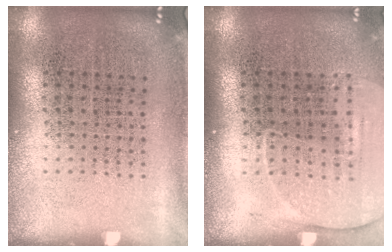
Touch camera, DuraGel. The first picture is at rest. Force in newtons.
{"total": 1.4, "press": 1.3, "slide": 0.4}